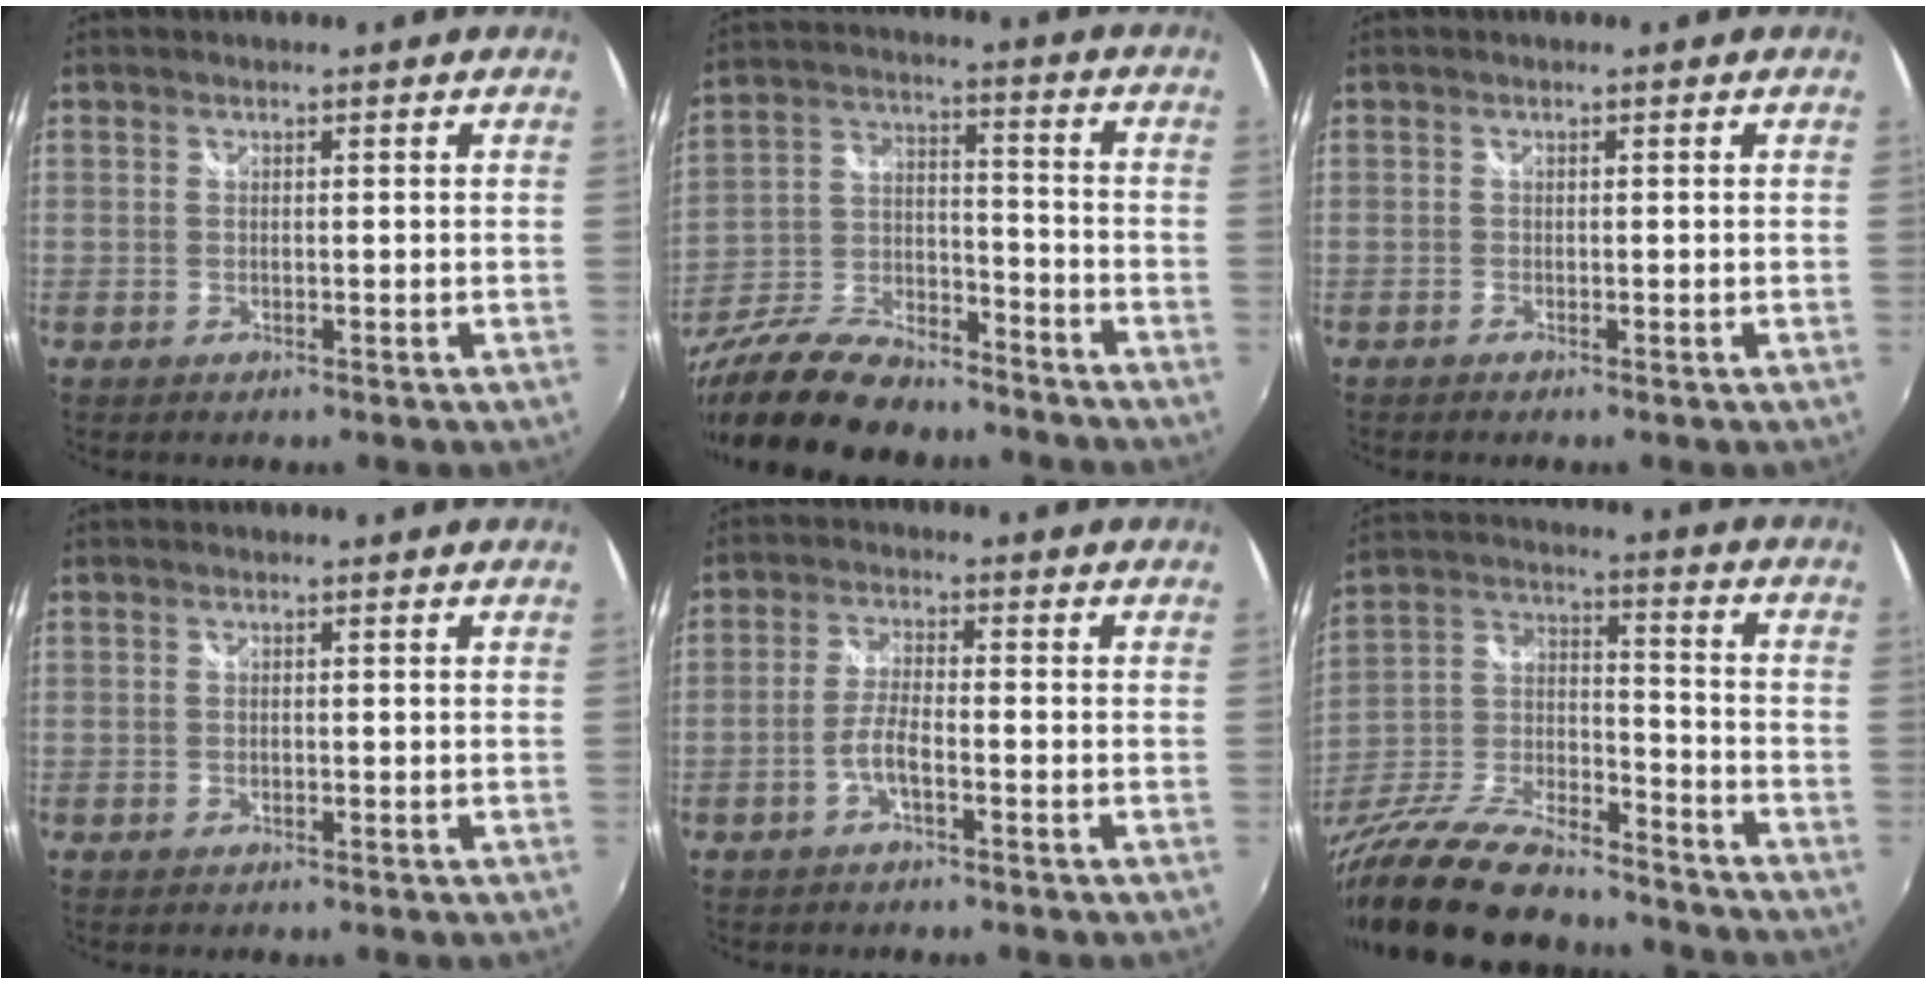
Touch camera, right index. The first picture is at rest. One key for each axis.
{"total": 23.0, "fx": -17.3, "fy": 9.3, "fz": 11.9, "tx": -0.259, "ty": -0.008, "tz": -0.292}
{"total": 0.6, "fx": -0.5, "fy": 0.2, "fz": 0.1, "tx": -0.004, "ty": -0.003, "tz": -0.013}
{"total": 0.6, "fx": -0.3, "fy": 0.4, "fz": 0.3, "tx": -0.005, "ty": -0.001, "tz": -0.005}
{"total": 4.1, "fx": -2.1, "fy": 1.0, "fz": 3.4, "tx": -0.076, "ty": 0.004, "tz": -0.041}
{"total": 22.7, "fx": -16.3, "fy": 9.0, "fz": 13.1, "tx": -0.268, "ty": -0.006, "tz": -0.270}